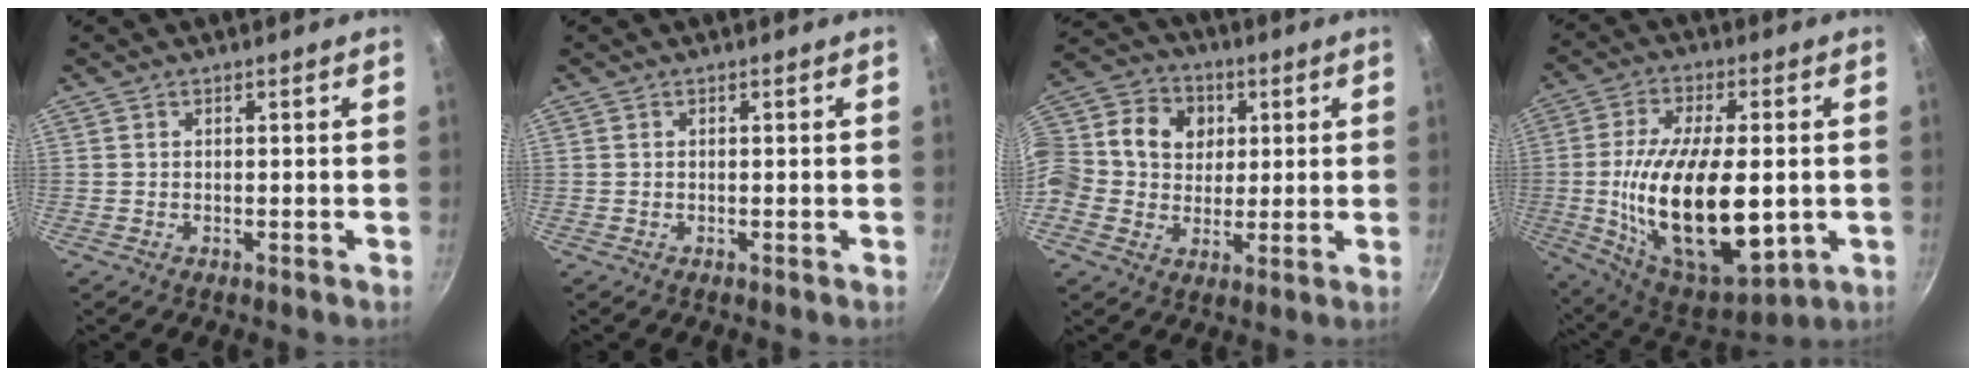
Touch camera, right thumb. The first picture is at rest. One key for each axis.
{"total": 0.0}
{"total": 18.9, "fx": 3.2, "fy": 16.2, "fz": 9.3, "tx": -0.195, "ty": 0.037, "tz": 0.044}
{"total": 24.8, "fx": -2.3, "fy": 11.8, "fz": 21.7, "tx": -0.378, "ty": -0.002, "tz": -0.026}